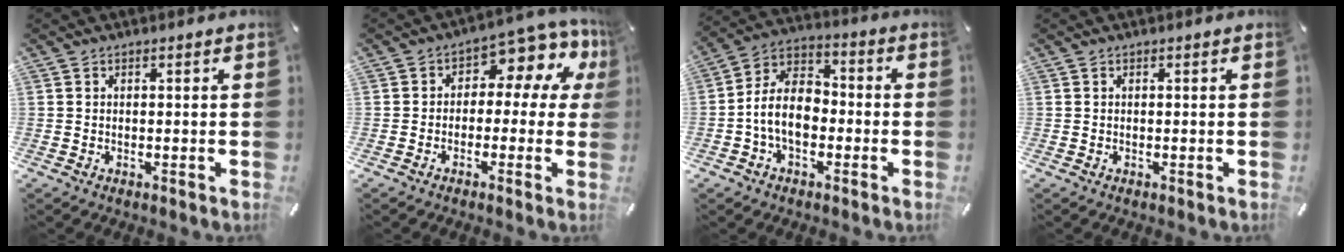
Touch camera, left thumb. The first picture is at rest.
{"total": 8.5, "force": [2.9, 4.9, 6.2], "torque": [-0.084, -0.024, 0.051]}
{"total": 10.3, "force": [-3.0, 7.0, 6.9], "torque": [-0.158, 0.012, -0.059]}
{"total": 0.0}